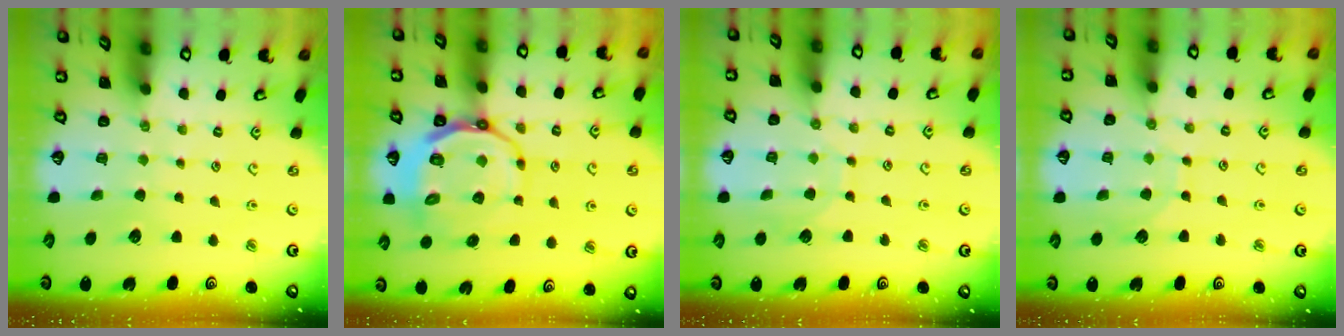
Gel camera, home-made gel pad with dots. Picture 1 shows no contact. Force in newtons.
{"total": 12.7, "press": 12.4, "slide": 3.0}
{"total": 7.5, "press": 7.5, "slide": 0.5}
{"total": 6.2, "press": 6.1, "slide": 0.5}